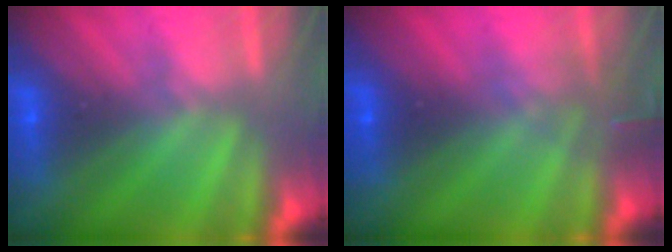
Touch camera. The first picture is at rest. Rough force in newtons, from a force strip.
{"total": 3.2}